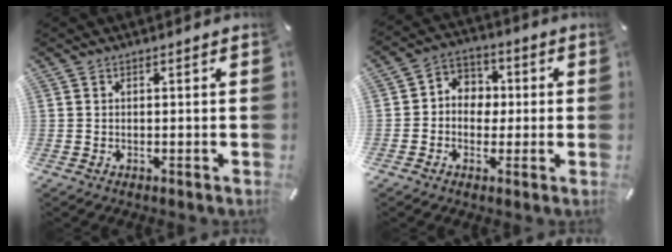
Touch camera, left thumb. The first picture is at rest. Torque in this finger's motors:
{"motor_torque": [0.19, 0.21, 0.35, 0.41, -0.01]}